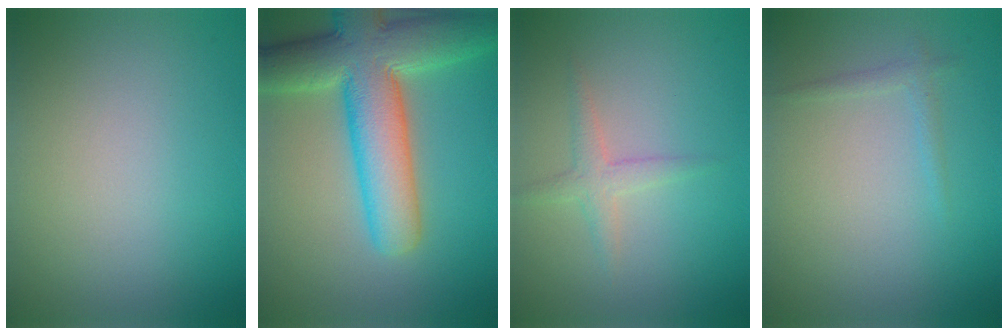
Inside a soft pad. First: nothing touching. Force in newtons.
{"total": 10.9, "press": 10.9, "slide": 0.6}
{"total": 1.9, "press": 1.9, "slide": 0.1}
{"total": 0.9, "press": 0.9, "slide": 0.1}